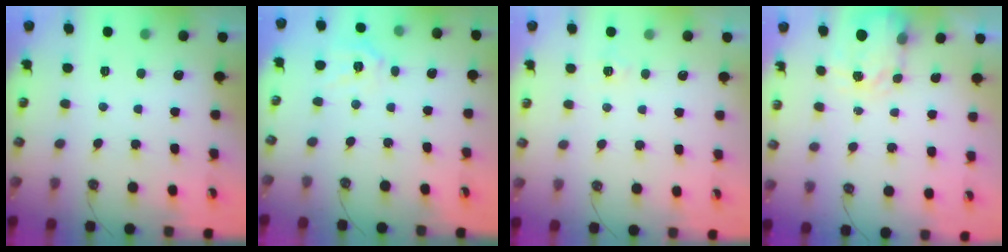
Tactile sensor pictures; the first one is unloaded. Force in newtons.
{"total": 10.1, "press": 10.0, "slide": 1.2}
{"total": 4.3, "press": 4.2, "slide": 0.7}
{"total": 3.8, "press": 3.8, "slide": 0.5}